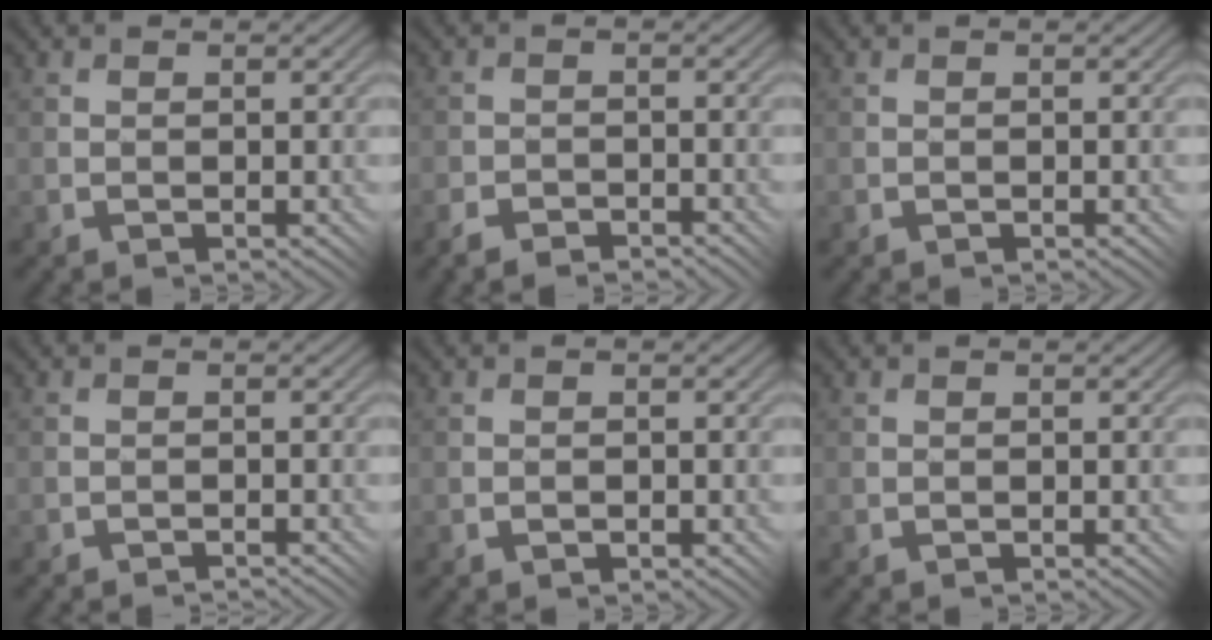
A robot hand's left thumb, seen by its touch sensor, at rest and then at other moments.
{"total": 2.7, "force": [-2.4, 1.1, 0.8], "torque": [-0.015, 0.002, -0.050]}
{"total": 0.0}
{"total": 1.2, "force": [-0.7, -0.6, -0.7], "torque": [0.014, 0.009, -0.020]}
{"total": 0.6, "force": [-0.4, 0.3, 0.2], "torque": [0.001, 0.000, -0.007]}
{"total": 0.0}